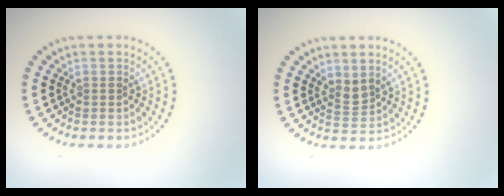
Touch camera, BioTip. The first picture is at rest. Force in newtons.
{"total": 1.6, "press": 1.3, "slide": 1.1}